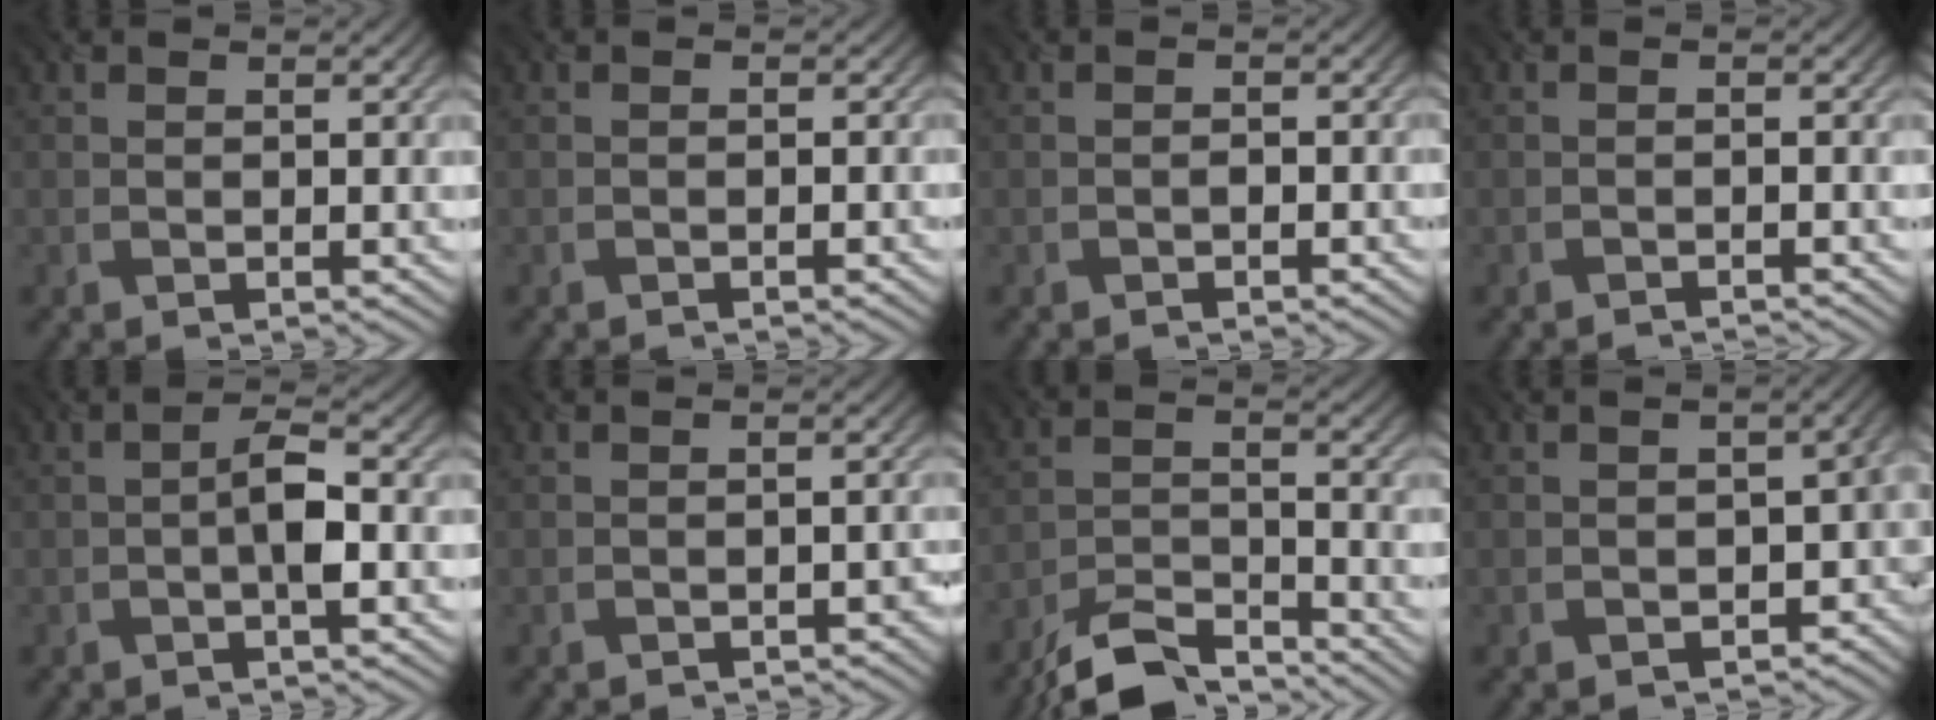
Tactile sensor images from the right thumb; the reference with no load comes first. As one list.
[{"total": 0.6, "force": [-0.6, 0.1, 0.2], "torque": [0.000, 0.000, -0.011]}, {"total": 1.0, "force": [-0.7, 0.3, 0.5], "torque": [-0.007, 0.002, -0.014]}, {"total": 1.3, "force": [-1.2, 0.1, 0.5], "torque": [-0.004, 0.001, -0.025]}, {"total": 3.6, "force": [-0.8, 0.9, 3.4], "torque": [-0.062, 0.010, -0.020]}, {"total": 2.0, "force": [-1.6, 0.5, 1.0], "torque": [-0.011, 0.004, -0.022]}, {"total": 8.0, "force": [-6.9, 1.6, 3.7], "torque": [-0.074, -0.005, -0.134]}, {"total": 5.9, "force": [-2.1, 4.1, 3.6], "torque": [-0.039, -0.034, -0.021]}]